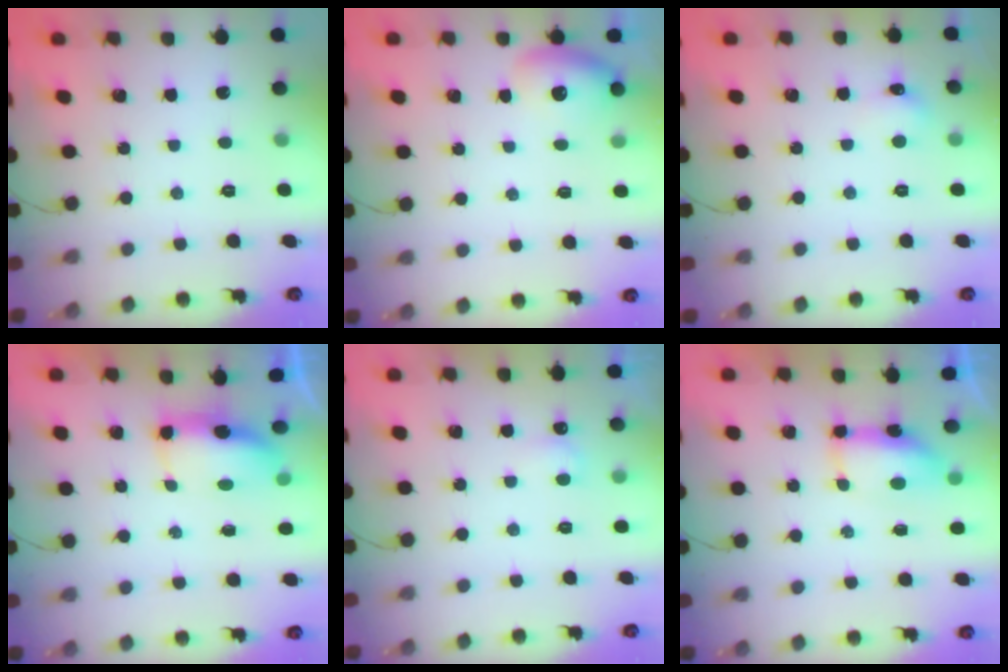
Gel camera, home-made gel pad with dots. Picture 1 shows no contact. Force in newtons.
{"total": 11.2, "press": 10.3, "slide": 4.4}
{"total": 5.5, "press": 5.2, "slide": 1.8}
{"total": 6.1, "press": 6.1, "slide": 0.6}
{"total": 2.4, "press": 2.4, "slide": 0.6}
{"total": 7.9, "press": 7.4, "slide": 2.9}